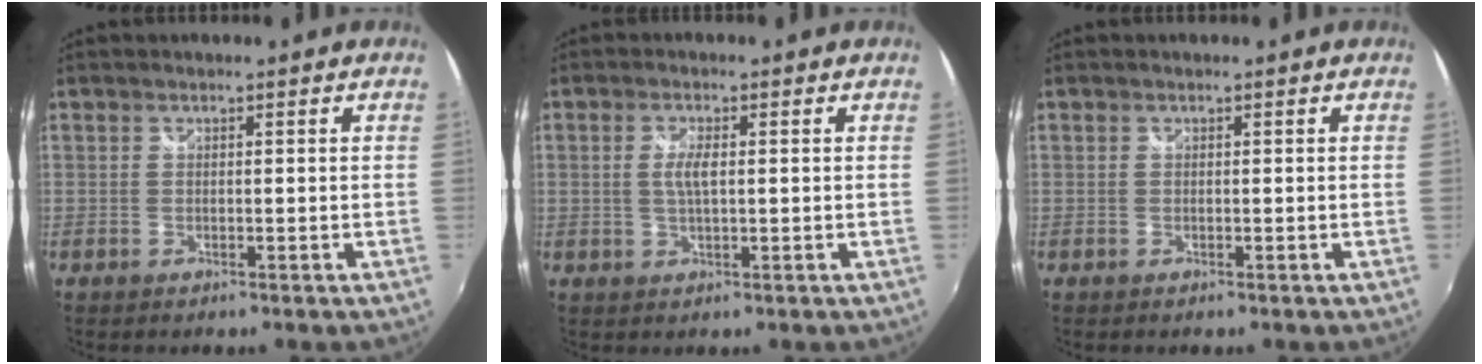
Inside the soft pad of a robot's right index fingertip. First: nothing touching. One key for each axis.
{"total": 3.2, "fx": 0.2, "fy": 0.9, "fz": 3.1, "tx": -0.059, "ty": -0.002, "tz": 0.003}
{"total": 0.0}